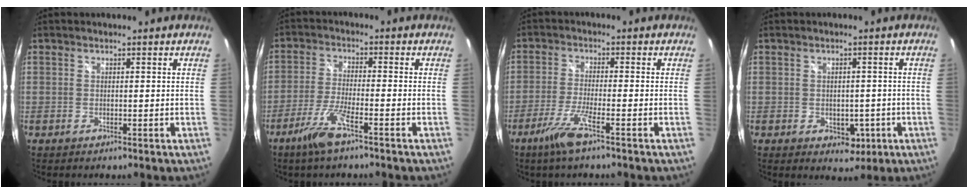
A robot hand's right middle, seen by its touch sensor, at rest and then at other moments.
{"total": 7.1, "force": [-4.7, 0.6, 5.3], "torque": [-0.122, -0.009, -0.092]}
{"total": 6.4, "force": [-4.1, 0.0, 4.8], "torque": [-0.113, -0.012, -0.081]}
{"total": 4.7, "force": [-1.5, 3.5, 2.8], "torque": [-0.042, -0.002, -0.011]}